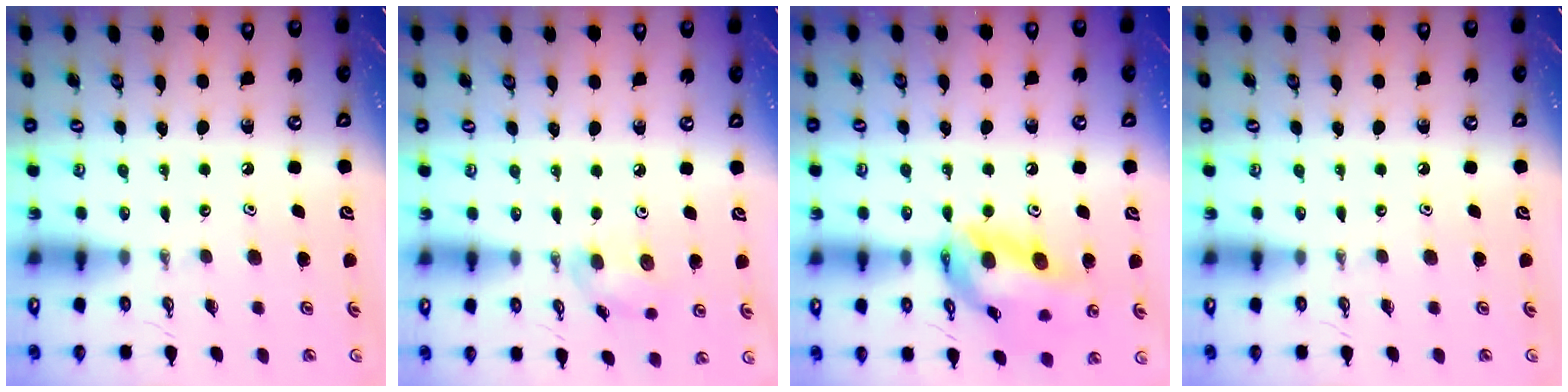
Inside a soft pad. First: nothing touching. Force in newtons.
{"total": 5.8, "press": 5.7, "slide": 1.4}
{"total": 15.7, "press": 15.6, "slide": 2.0}
{"total": 0.0}